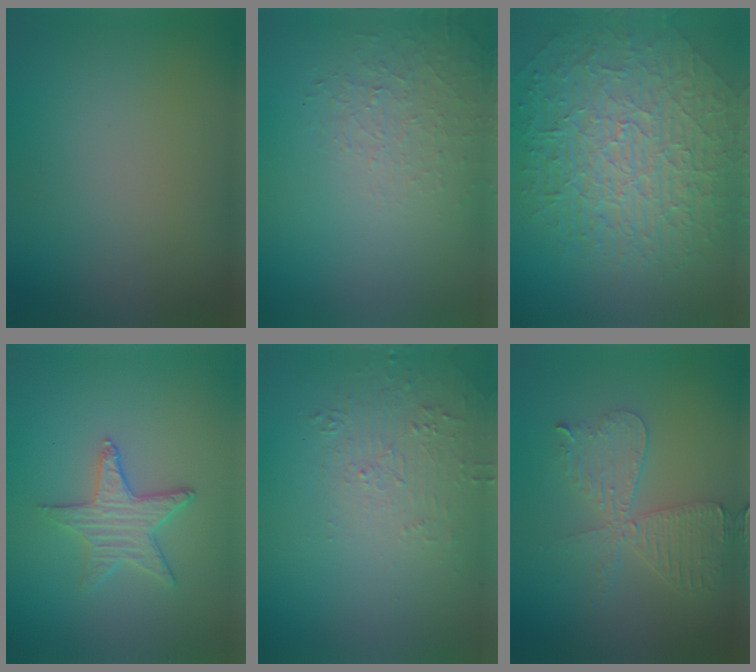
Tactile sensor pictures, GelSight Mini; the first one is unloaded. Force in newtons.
{"total": 1.4, "press": 0.6, "slide": 1.3}
{"total": 10.0, "press": 6.7, "slide": 7.5}
{"total": 2.8, "press": 2.7, "slide": 0.7}
{"total": 1.9, "press": 0.8, "slide": 1.7}
{"total": 4.6, "press": 4.0, "slide": 2.3}